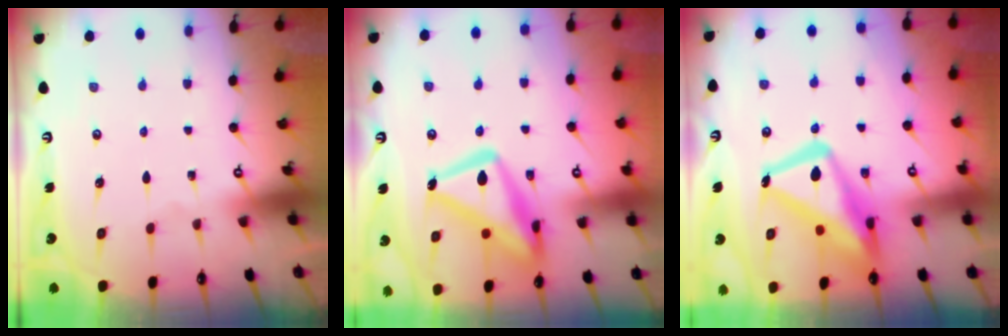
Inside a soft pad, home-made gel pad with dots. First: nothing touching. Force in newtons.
{"total": 19.2, "press": 19.2, "slide": 1.8}
{"total": 18.3, "press": 18.3, "slide": 1.6}